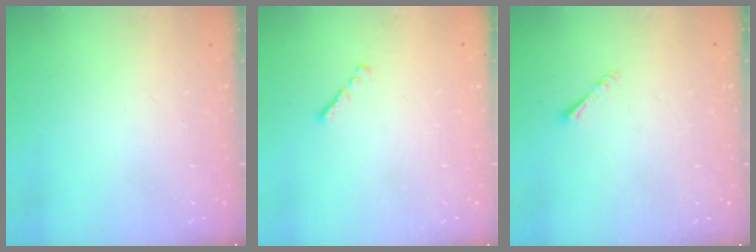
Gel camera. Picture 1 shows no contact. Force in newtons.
{"total": 0.8, "press": 0.7, "slide": 0.4}
{"total": 1.6, "press": 1.6, "slide": 0.3}